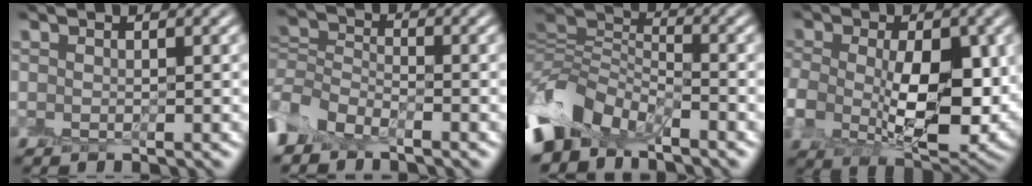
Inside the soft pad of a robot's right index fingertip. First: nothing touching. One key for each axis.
{"total": 4.0, "fx": -2.6, "fy": 2.6, "fz": 1.7, "tx": -0.032, "ty": -0.003, "tz": -0.062}
{"total": 6.6, "fx": -4.1, "fy": 4.1, "fz": 3.0, "tx": -0.054, "ty": 0.000, "tz": -0.095}
{"total": 9.5, "fx": -0.6, "fy": 5.3, "fz": 7.8, "tx": -0.133, "ty": -0.019, "tz": 0.004}